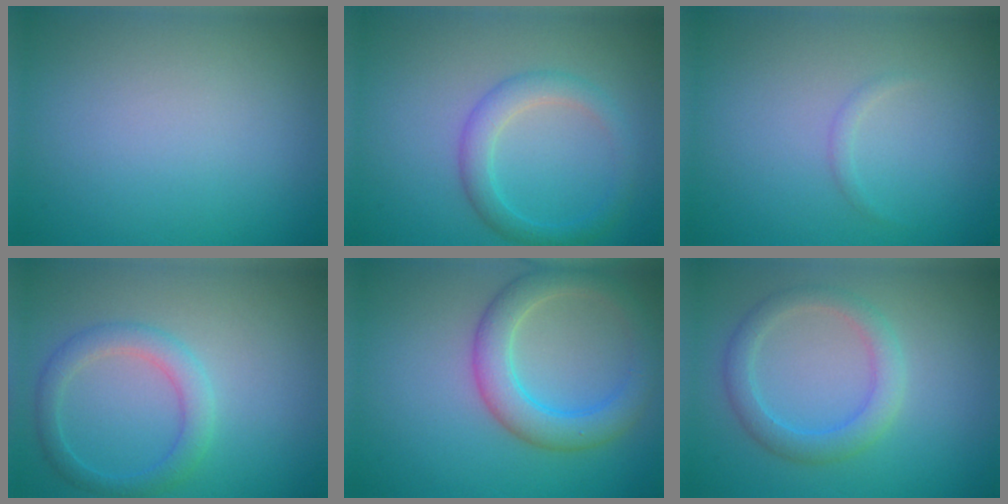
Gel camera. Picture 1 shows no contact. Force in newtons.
{"total": 2.7, "press": 2.7, "slide": 0.1}
{"total": 0.6, "press": 0.6, "slide": 0.0}
{"total": 2.7, "press": 2.7, "slide": 0.2}
{"total": 4.6, "press": 4.6, "slide": 0.2}
{"total": 3.0, "press": 3.0, "slide": 0.1}